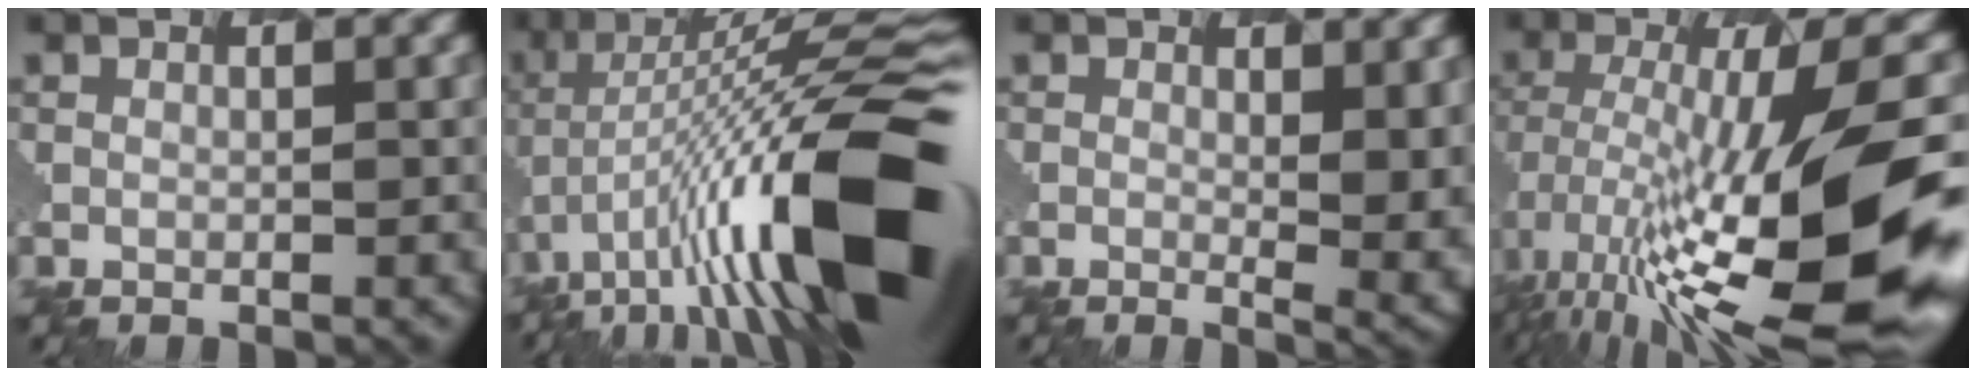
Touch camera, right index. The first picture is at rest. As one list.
[{"total": 16.5, "force": [-4.1, 5.1, 15.1], "torque": [-0.241, 0.023, -0.080]}, {"total": 4.5, "force": [0.9, 1.7, 4.1], "torque": [-0.060, -0.012, 0.013]}, {"total": 15.1, "force": [-4.0, 3.8, 14.0], "torque": [-0.256, 0.008, -0.070]}]